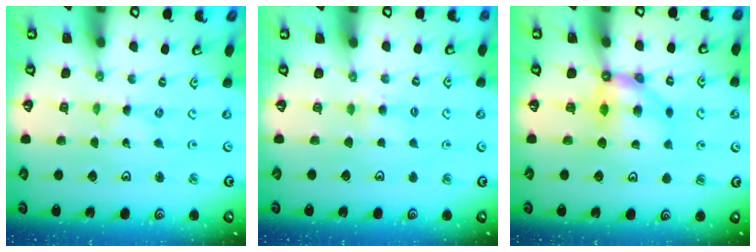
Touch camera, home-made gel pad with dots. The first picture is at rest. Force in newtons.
{"total": 4.8, "press": 4.8, "slide": 0.4}
{"total": 7.3, "press": 7.2, "slide": 0.6}